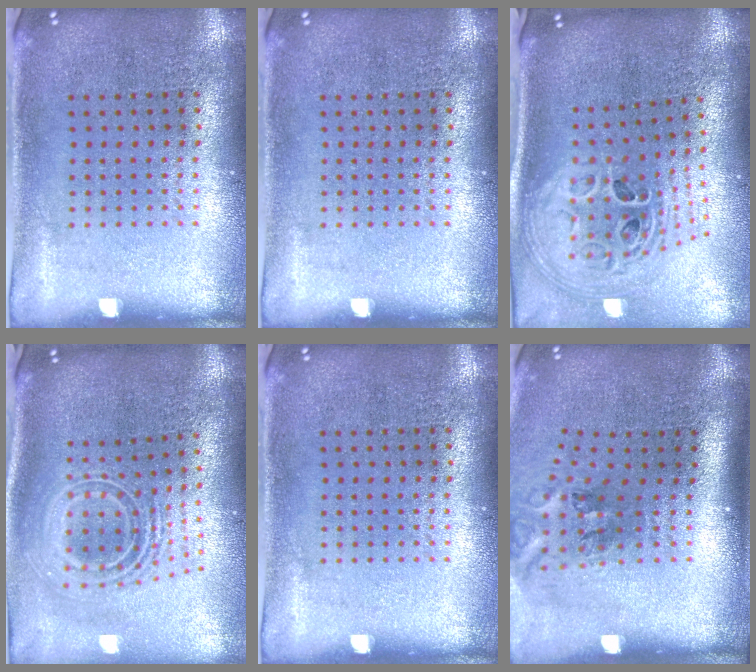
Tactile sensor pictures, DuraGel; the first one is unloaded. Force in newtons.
{"total": 0.0}
{"total": 2.9, "press": 2.0, "slide": 2.1}
{"total": 2.5, "press": 1.7, "slide": 1.8}
{"total": 0.0}
{"total": 1.8, "press": 1.1, "slide": 1.4}